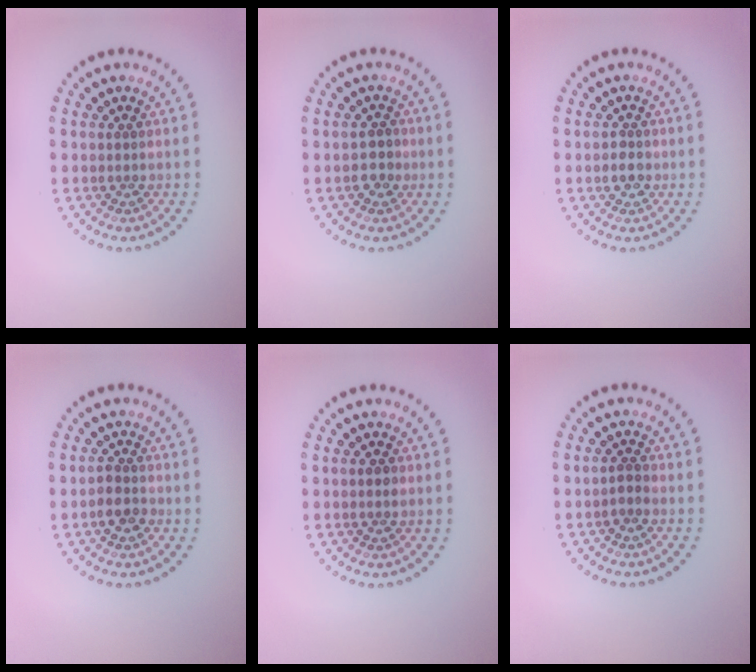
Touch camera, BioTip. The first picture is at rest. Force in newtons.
{"total": 1.7, "press": 1.6, "slide": 0.4}
{"total": 1.4, "press": 1.4, "slide": 0.2}
{"total": 1.8, "press": 1.7, "slide": 0.6}
{"total": 0.7, "press": 0.7, "slide": 0.2}
{"total": 1.0, "press": 0.9, "slide": 0.4}